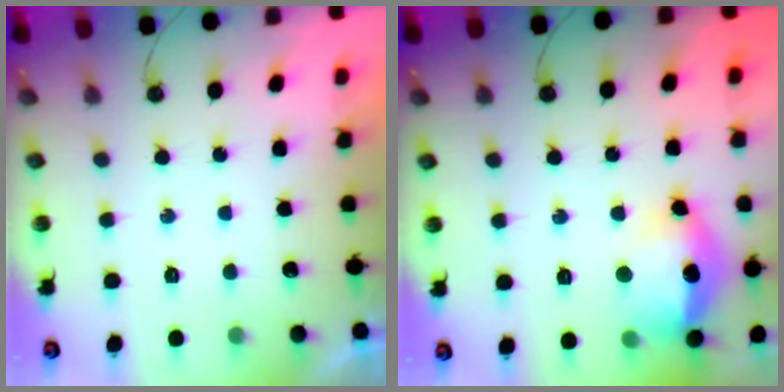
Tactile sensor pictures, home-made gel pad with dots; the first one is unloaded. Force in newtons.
{"total": 15.7, "press": 15.6, "slide": 1.5}